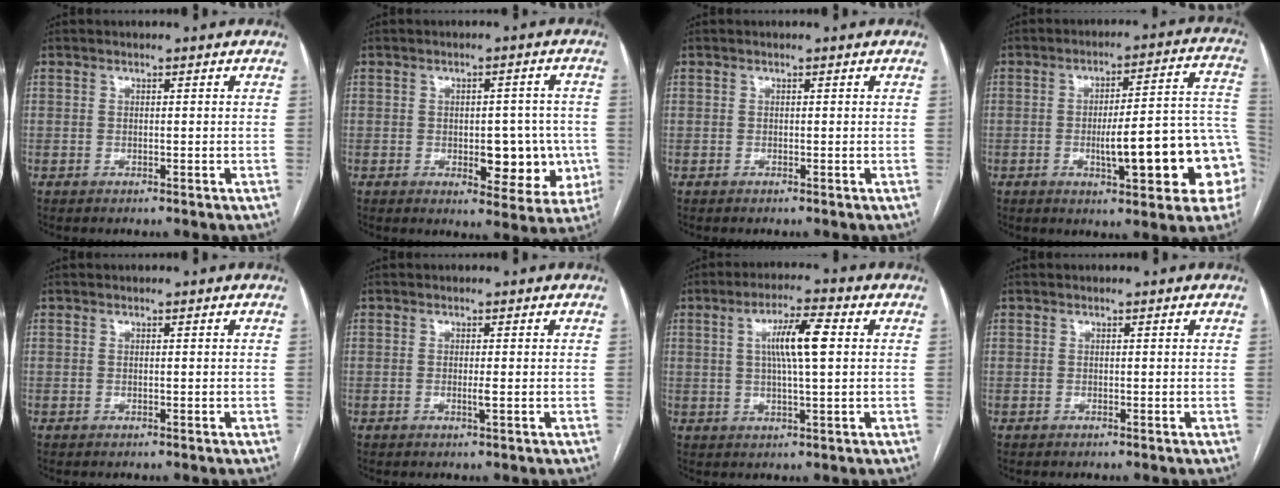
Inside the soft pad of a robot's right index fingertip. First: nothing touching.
{"total": 8.9, "force": [-1.8, 4.3, 7.6], "torque": [-0.076, 0.009, -0.014]}
{"total": 0.0}
{"total": 16.8, "force": [-4.3, 3.0, 16.0], "torque": [-0.154, 0.034, -0.048]}
{"total": 0.0}
{"total": 1.2, "force": [-0.3, -0.2, 1.1], "torque": [-0.024, -0.004, -0.005]}
{"total": 7.5, "force": [1.4, 0.7, 7.3], "torque": [-0.133, 0.009, 0.024]}
{"total": 0.0}